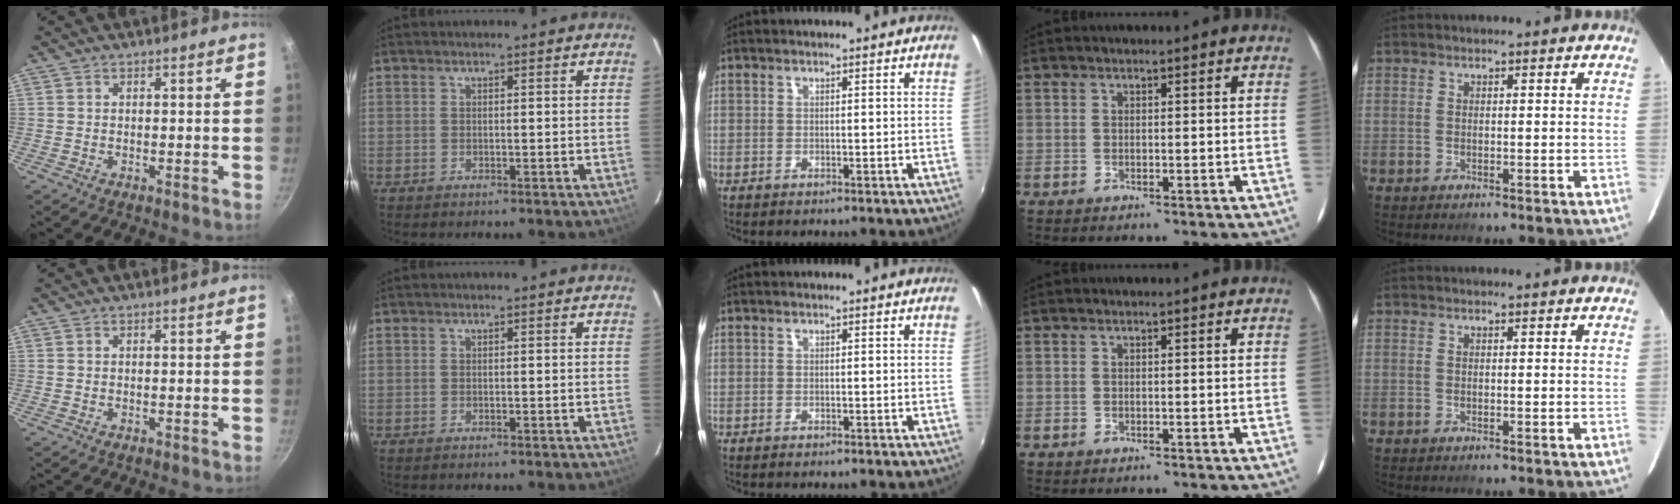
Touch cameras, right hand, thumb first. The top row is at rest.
{}